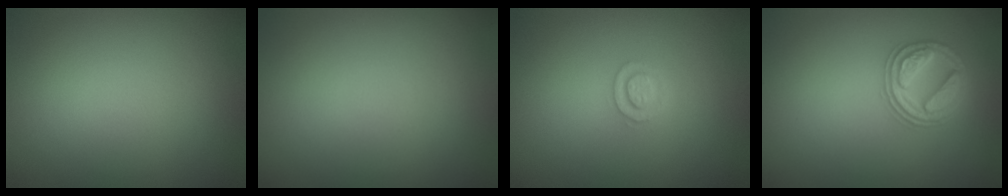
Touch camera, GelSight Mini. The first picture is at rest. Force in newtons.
{"total": 0.0}
{"total": 1.5, "press": 1.5, "slide": 0.1}
{"total": 2.9, "press": 2.9, "slide": 0.4}